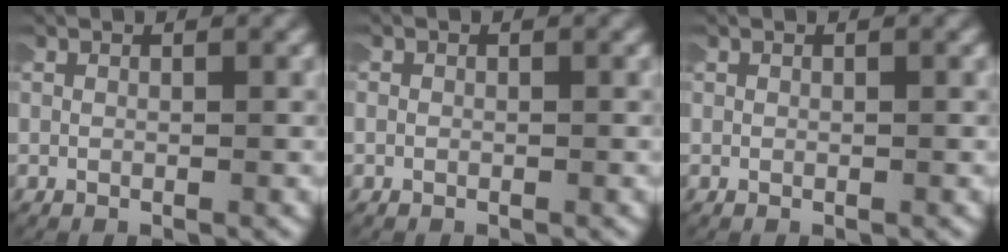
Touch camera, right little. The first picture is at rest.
{"total": 0.9, "force": [-0.3, 0.8, -0.1], "torque": [-0.003, 0.000, -0.008]}
{"total": 0.0}